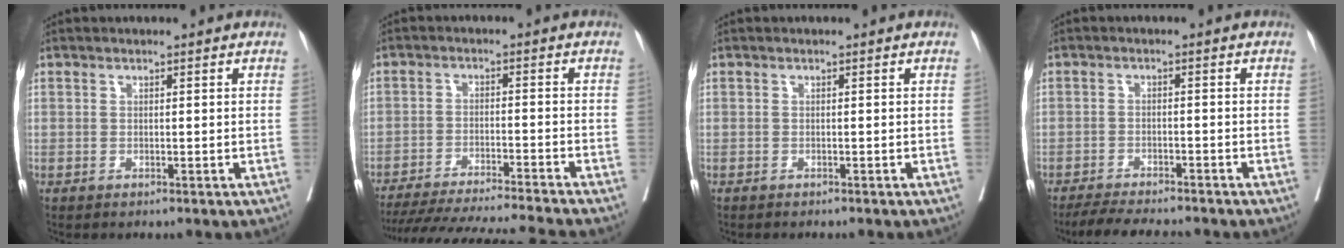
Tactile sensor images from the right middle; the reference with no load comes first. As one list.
[{"total": 18.9, "force": [-17.3, -1.5, 7.4], "torque": [-0.120, -0.043, -0.257]}, {"total": 1.5, "force": [-1.4, 0.3, 0.6], "torque": [-0.013, -0.002, -0.017]}, {"total": 7.6, "force": [-7.0, 1.0, 2.9], "torque": [-0.040, -0.014, -0.109]}]